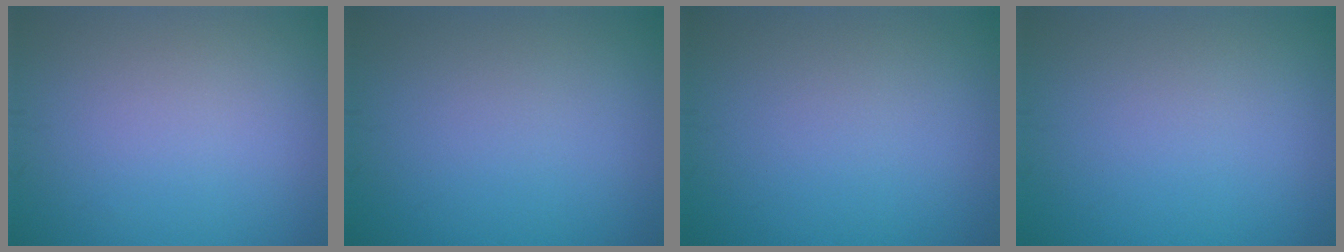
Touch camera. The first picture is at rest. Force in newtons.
{"total": 0.0}
{"total": 0.0}
{"total": 0.0}